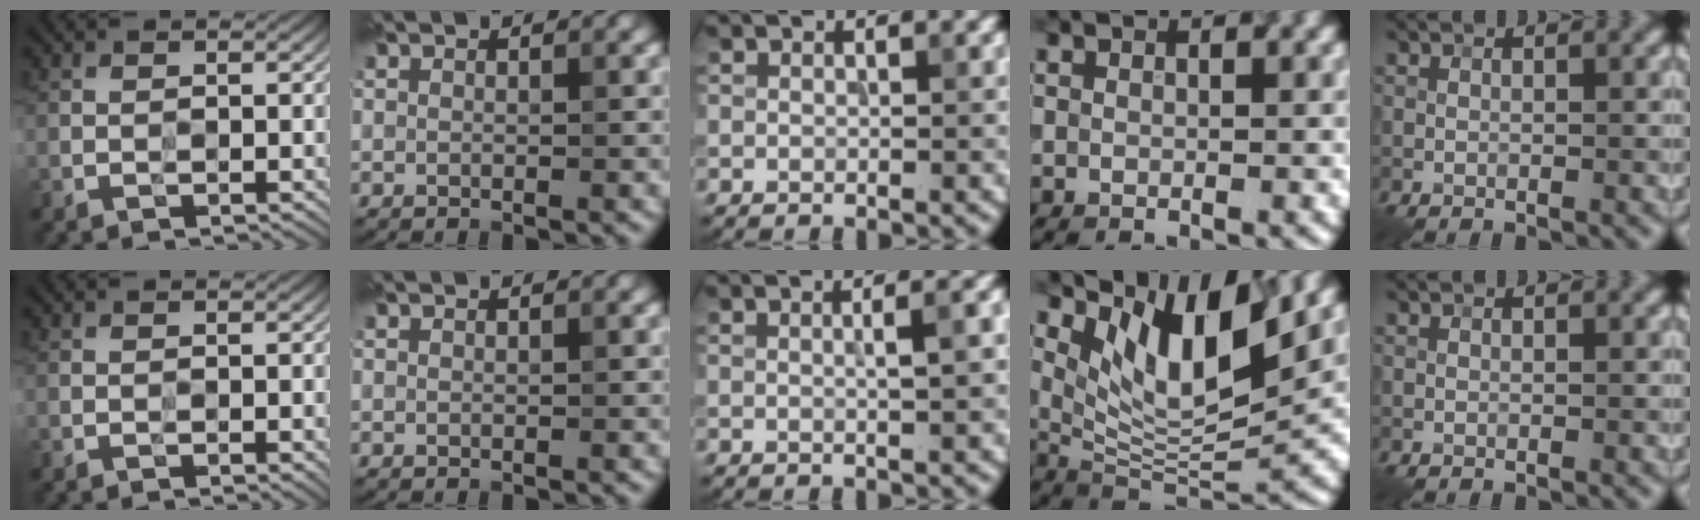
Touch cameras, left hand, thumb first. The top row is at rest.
{"thumb": {"total": 1.6, "force": [-0.5, 0.8, 1.3], "torque": [-0.009, -0.002, -0.004]}, "middle": {"total": 2.7, "force": [0.3, 0.8, 2.6], "torque": [-0.025, 0.012, 0.002]}, "ring": {"total": 9.1, "force": [4.8, 3.0, 7.0], "torque": [-0.121, -0.013, 0.092]}}